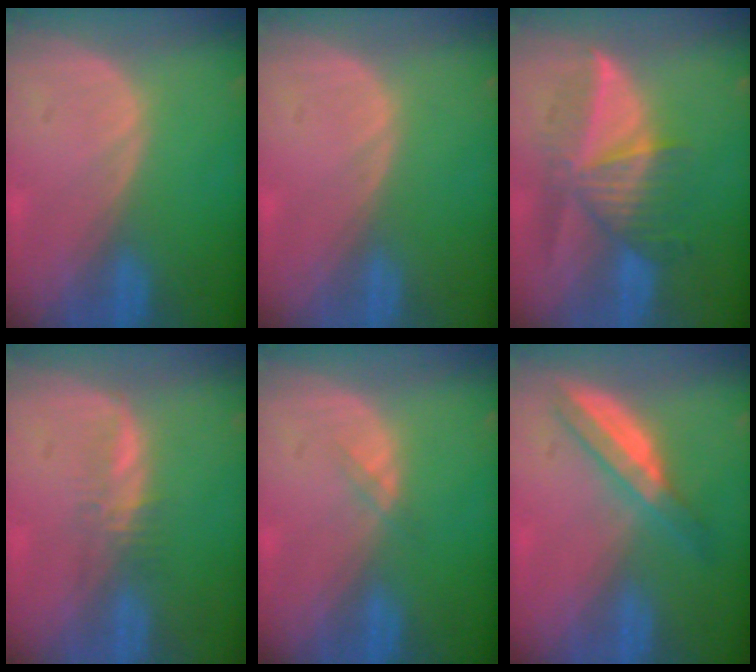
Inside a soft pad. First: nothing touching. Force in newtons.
{"total": 0.0}
{"total": 7.7, "press": 7.4, "slide": 2.0}
{"total": 2.3, "press": 2.2, "slide": 0.6}
{"total": 1.0, "press": 1.0, "slide": 0.2}
{"total": 6.0, "press": 5.2, "slide": 3.0}